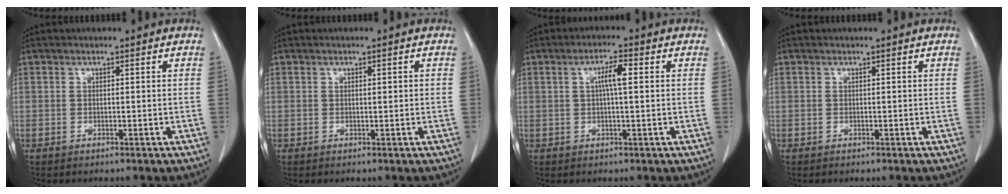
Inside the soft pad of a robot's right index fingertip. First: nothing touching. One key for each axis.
{"total": 0.8, "fx": 0.1, "fy": 0.1, "fz": 0.7, "tx": -0.012, "ty": 0.001, "tz": 0.003}
{"total": 3.7, "fx": 0.7, "fy": 0.3, "fz": 3.7, "tx": -0.065, "ty": 0.006, "tz": 0.010}
{"total": 0.0}